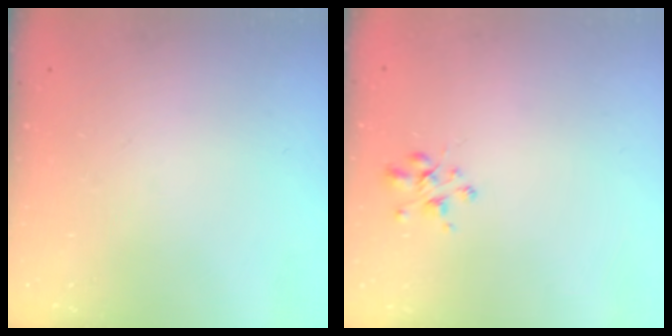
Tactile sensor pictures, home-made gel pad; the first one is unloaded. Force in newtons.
{"total": 2.5, "press": 2.5, "slide": 0.5}